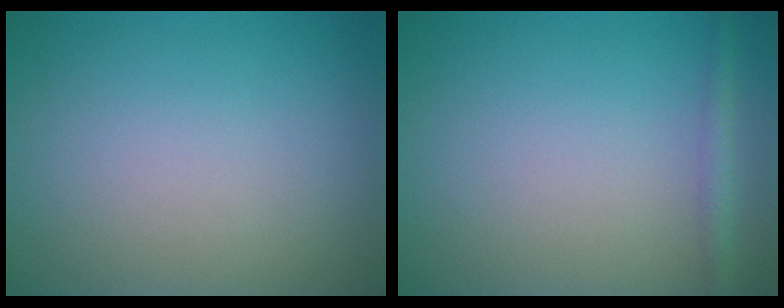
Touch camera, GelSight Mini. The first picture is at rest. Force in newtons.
{"total": 1.6, "press": 1.6, "slide": 0.1}